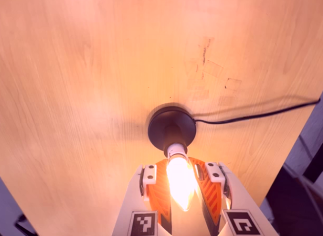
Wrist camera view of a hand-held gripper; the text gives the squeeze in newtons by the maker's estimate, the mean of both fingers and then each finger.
{"total": 18.4, "left": 15.7, "right": 21.0}